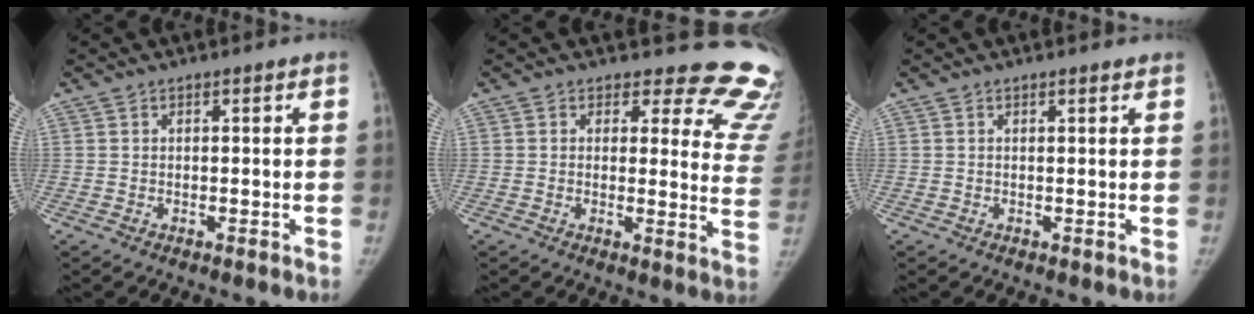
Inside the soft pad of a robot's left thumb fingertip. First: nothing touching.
{"total": 16.1, "force": [14.6, 6.0, 3.3], "torque": [0.020, -0.130, 0.128]}
{"total": 0.9, "force": [0.7, 0.1, 0.5], "torque": [-0.007, -0.004, 0.012]}